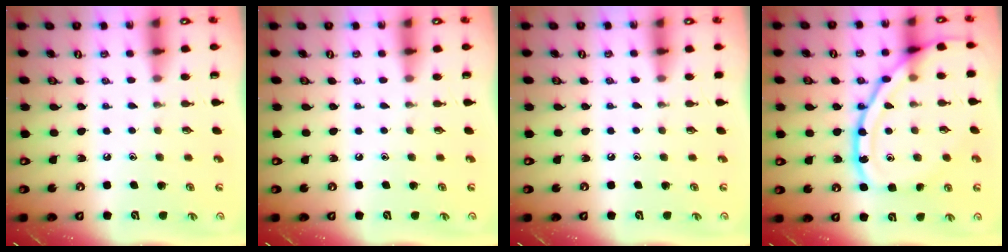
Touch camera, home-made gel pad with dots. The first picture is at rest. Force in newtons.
{"total": 0.0}
{"total": 2.9, "press": 2.9, "slide": 0.5}
{"total": 18.1, "press": 18.1, "slide": 1.0}